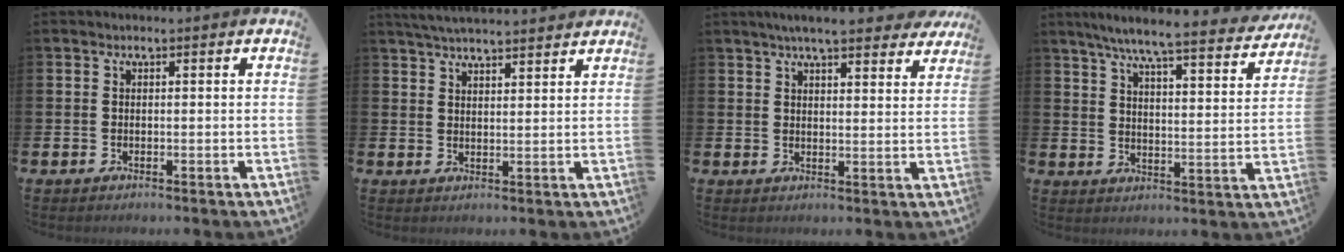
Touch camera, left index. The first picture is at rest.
{"total": 4.3, "force": [4.2, 0.2, 0.8], "torque": [-0.019, -0.017, 0.076]}
{"total": 6.2, "force": [5.6, 0.9, 2.5], "torque": [-0.053, -0.019, 0.099]}
{"total": 7.2, "force": [6.5, 0.1, 3.2], "torque": [-0.079, -0.043, 0.108]}